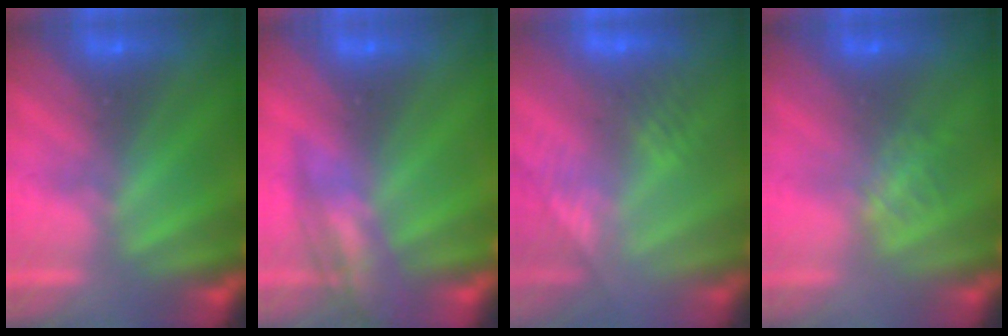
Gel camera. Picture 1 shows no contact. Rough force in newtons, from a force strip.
{"total": 2.3}
{"total": 2.7}
{"total": 1.3}